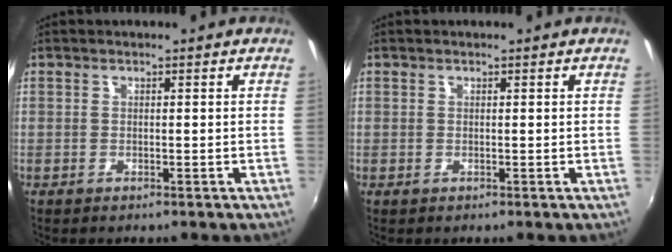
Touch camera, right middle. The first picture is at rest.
{"total": 0.0}